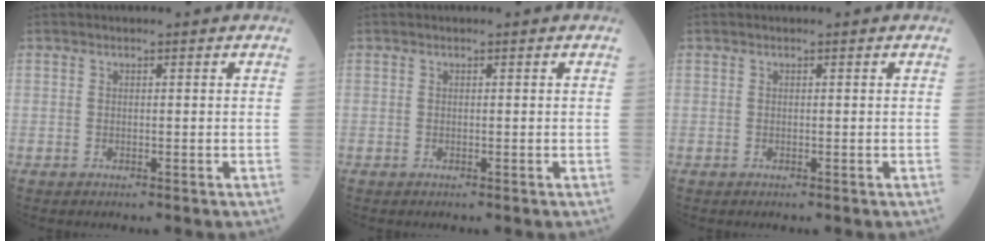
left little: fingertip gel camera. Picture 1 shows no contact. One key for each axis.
{"total": 0.0}
{"total": 0.0}